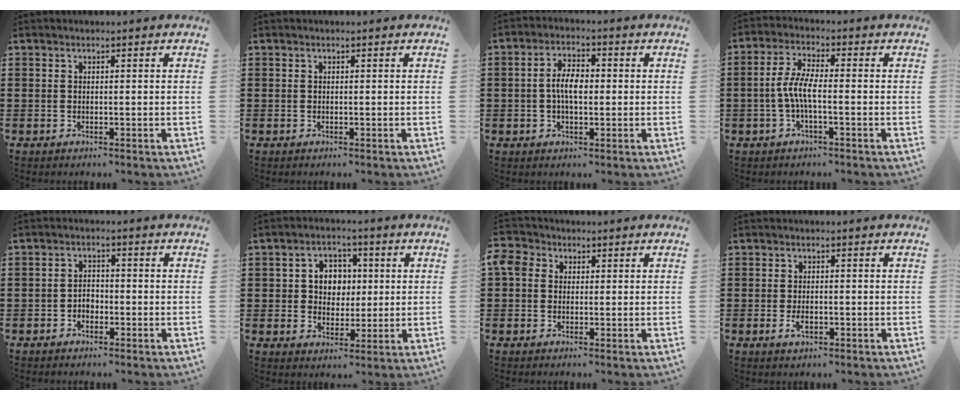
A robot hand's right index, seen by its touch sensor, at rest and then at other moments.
{"total": 0.0}
{"total": 4.6, "force": [-0.3, 2.2, 4.0], "torque": [-0.080, 0.004, -0.010]}
{"total": 5.4, "force": [-1.3, 1.4, 5.0], "torque": [-0.123, -0.007, -0.035]}
{"total": 2.0, "force": [-1.1, 1.3, 1.1], "torque": [-0.024, 0.003, -0.024]}
{"total": 5.3, "force": [0.6, 4.7, 2.2], "torque": [-0.054, 0.015, 0.005]}
{"total": 3.2, "force": [0.4, 2.9, 1.2], "torque": [-0.036, 0.012, 0.006]}
{"total": 1.9, "force": [-0.7, 0.9, 1.6], "torque": [-0.037, -0.005, -0.014]}